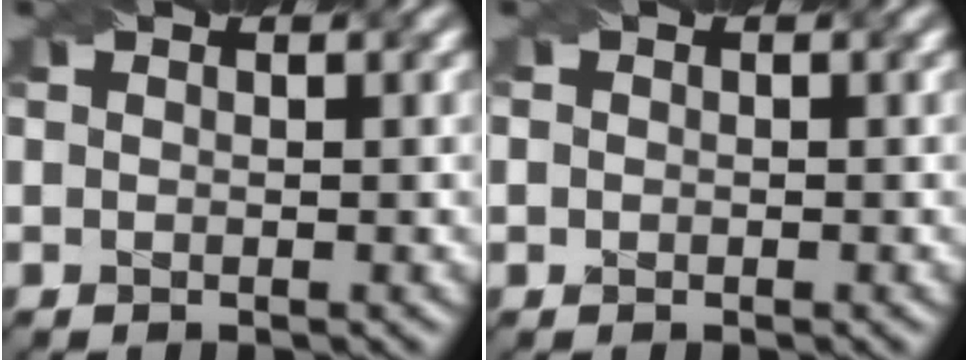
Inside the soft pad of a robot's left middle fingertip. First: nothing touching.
{"total": 0.9, "force": [0.1, 0.8, 0.4], "torque": [-0.004, 0.001, -0.001]}